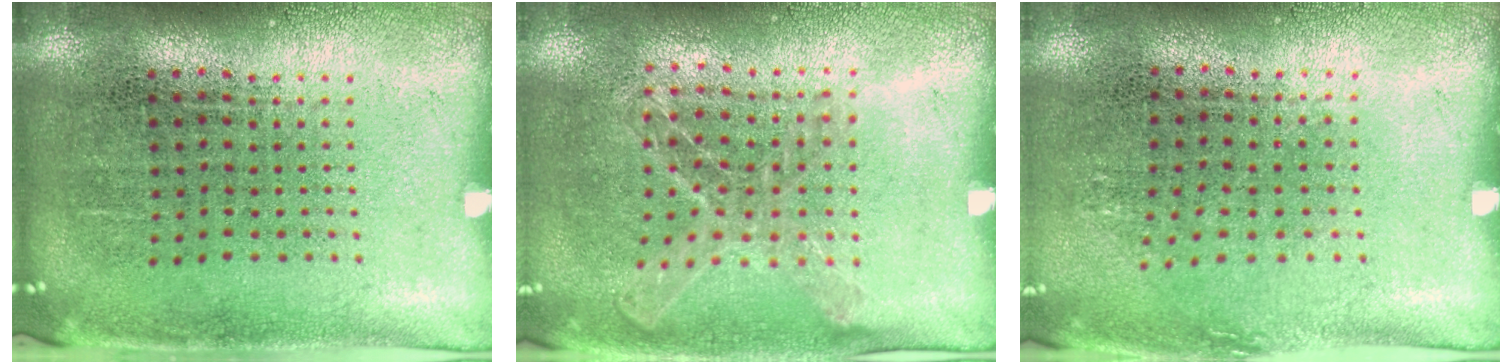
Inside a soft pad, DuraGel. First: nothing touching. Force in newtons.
{"total": 1.2, "press": 1.1, "slide": 0.2}
{"total": 0.8, "press": 0.7, "slide": 0.4}